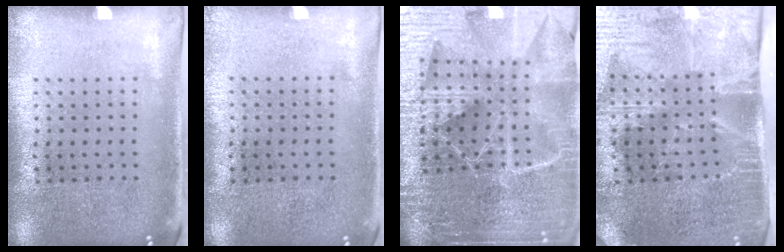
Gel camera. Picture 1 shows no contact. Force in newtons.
{"total": 0.0}
{"total": 6.2, "press": 5.4, "slide": 3.1}
{"total": 4.3, "press": 3.6, "slide": 2.3}